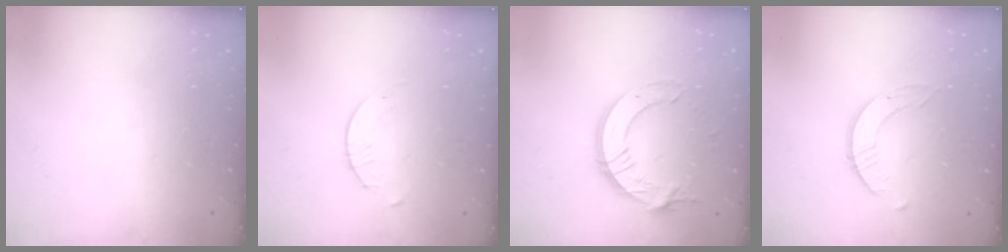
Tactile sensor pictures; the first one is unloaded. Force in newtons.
{"total": 2.1, "press": 2.1, "slide": 0.3}
{"total": 13.5, "press": 13.5, "slide": 1.4}
{"total": 1.6, "press": 1.6, "slide": 0.2}